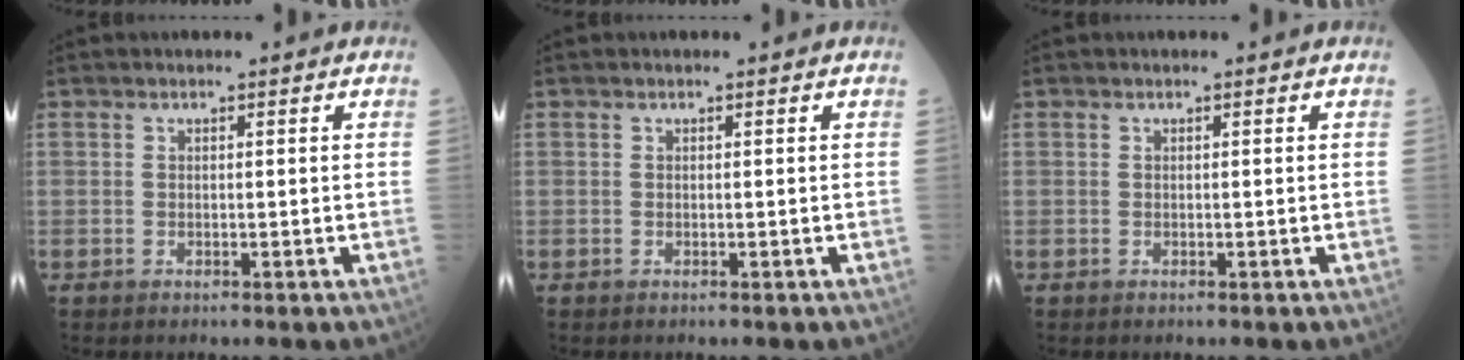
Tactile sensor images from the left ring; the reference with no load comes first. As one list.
[{"total": 0.0}, {"total": 0.0}]